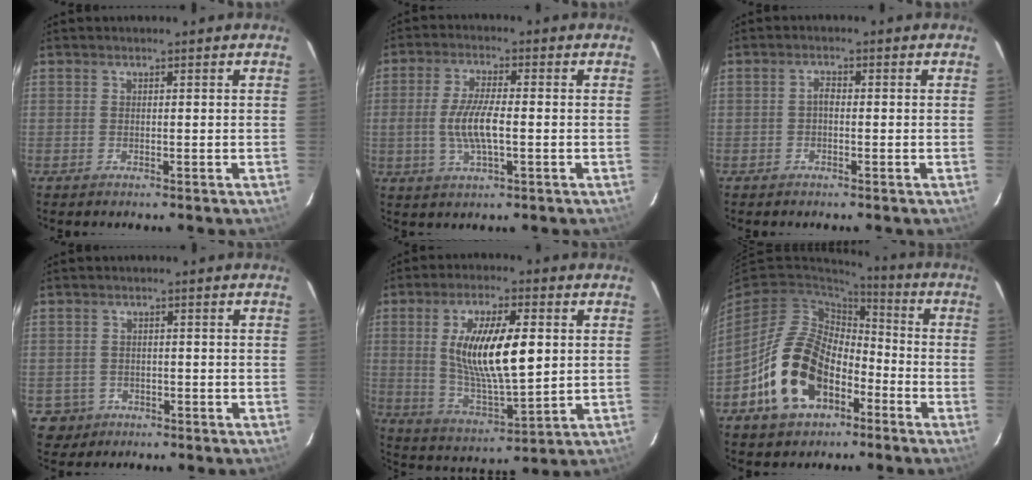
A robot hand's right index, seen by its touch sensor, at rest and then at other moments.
{"total": 7.9, "force": [-1.1, 2.3, 7.5], "torque": [-0.150, -0.002, -0.020]}
{"total": 1.3, "force": [-0.4, 0.7, 1.0], "torque": [-0.019, 0.007, -0.010]}
{"total": 4.1, "force": [-1.5, 3.8, 0.4], "torque": [-0.016, 0.012, -0.017]}
{"total": 16.0, "force": [2.4, 5.3, 14.9], "torque": [-0.271, -0.005, 0.052]}
{"total": 16.3, "force": [-7.0, 10.6, 10.2], "torque": [-0.210, 0.023, -0.105]}